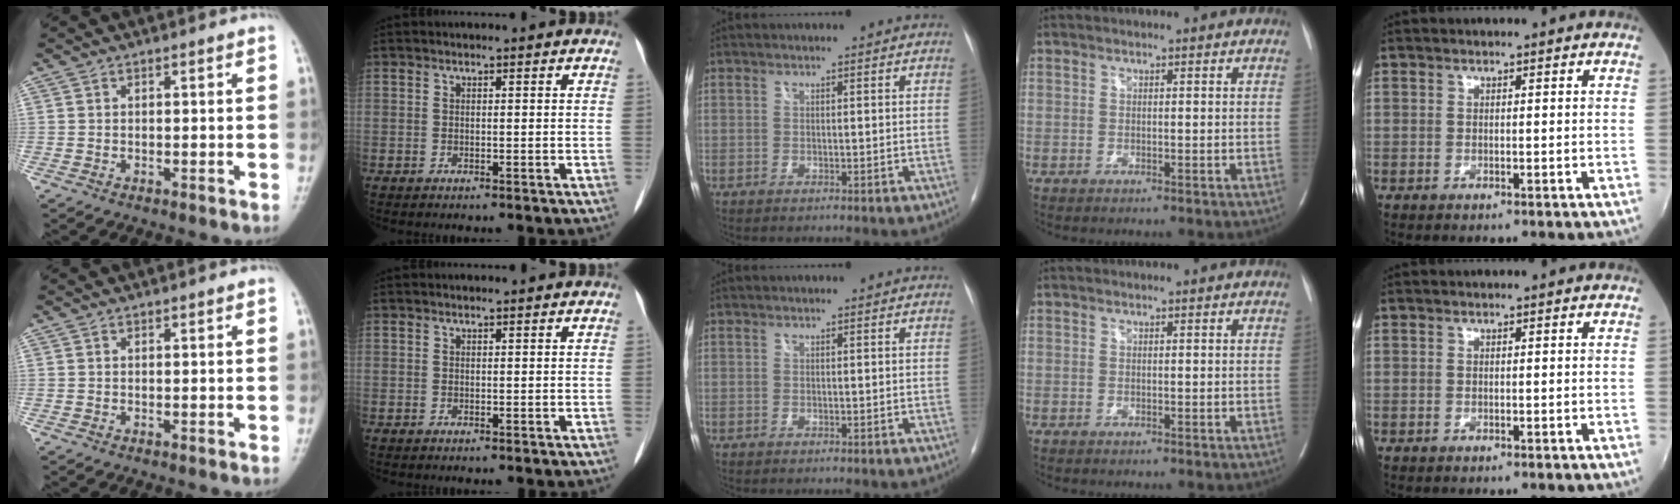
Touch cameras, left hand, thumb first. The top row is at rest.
{}